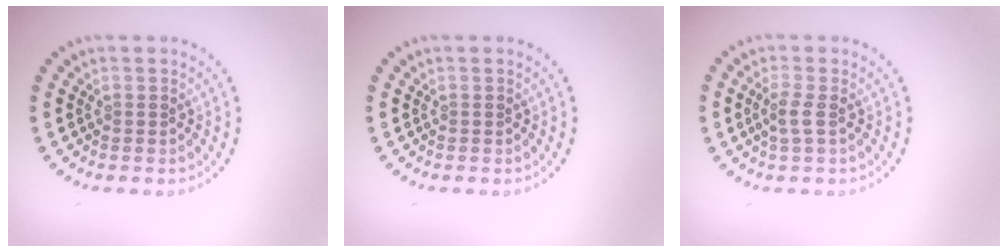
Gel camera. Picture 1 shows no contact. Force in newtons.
{"total": 0.0}
{"total": 1.5, "press": 1.3, "slide": 0.6}